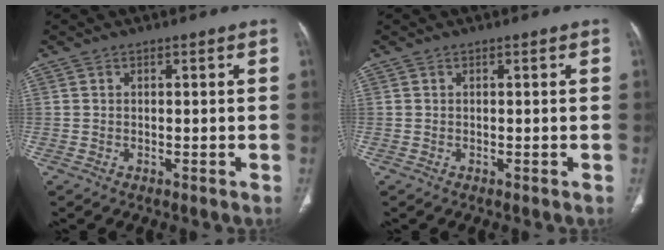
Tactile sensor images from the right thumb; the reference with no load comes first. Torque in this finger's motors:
{"motor_torque": [0.11, -0.06, 0.27, -0.19, -0.01]}